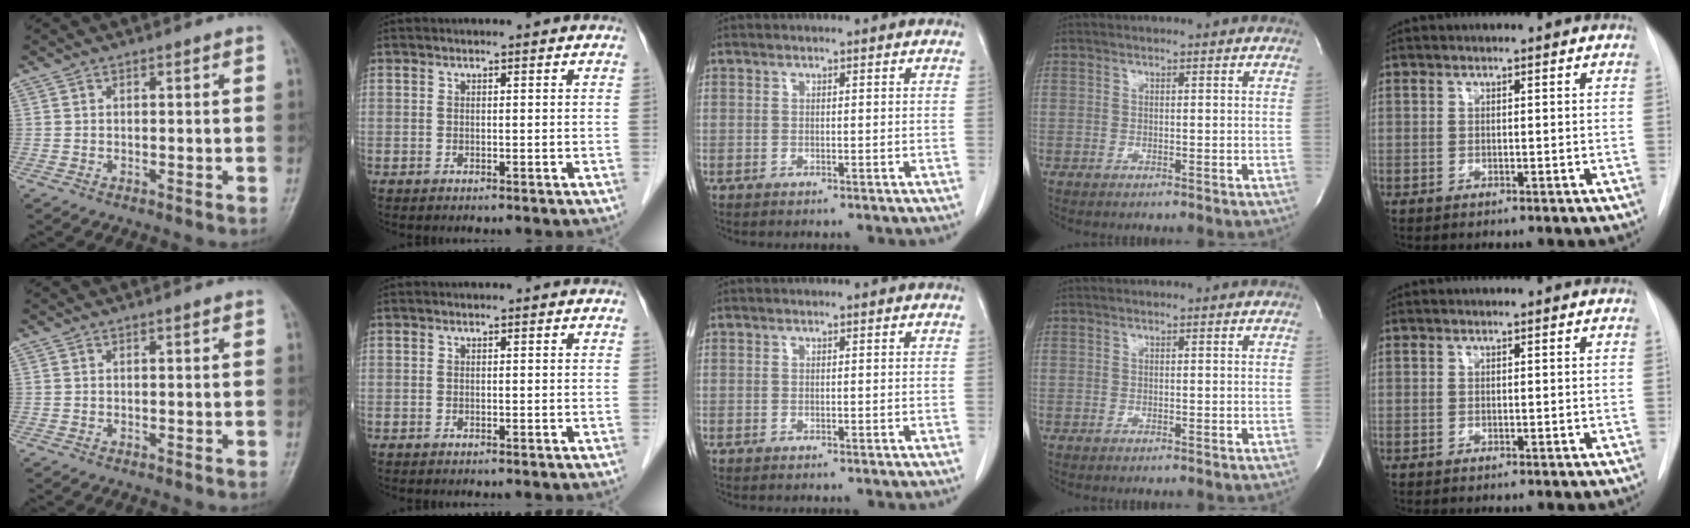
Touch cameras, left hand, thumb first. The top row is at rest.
{}